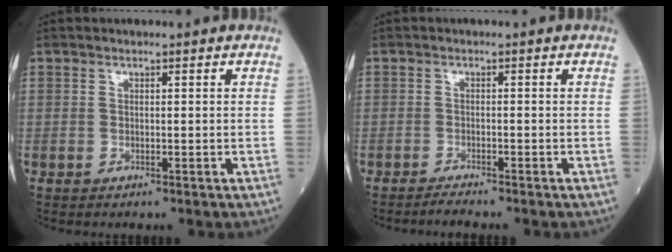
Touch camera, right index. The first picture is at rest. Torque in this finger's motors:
{"motor_torque": [-0.04, -0.06, 0.08, 0.00]}